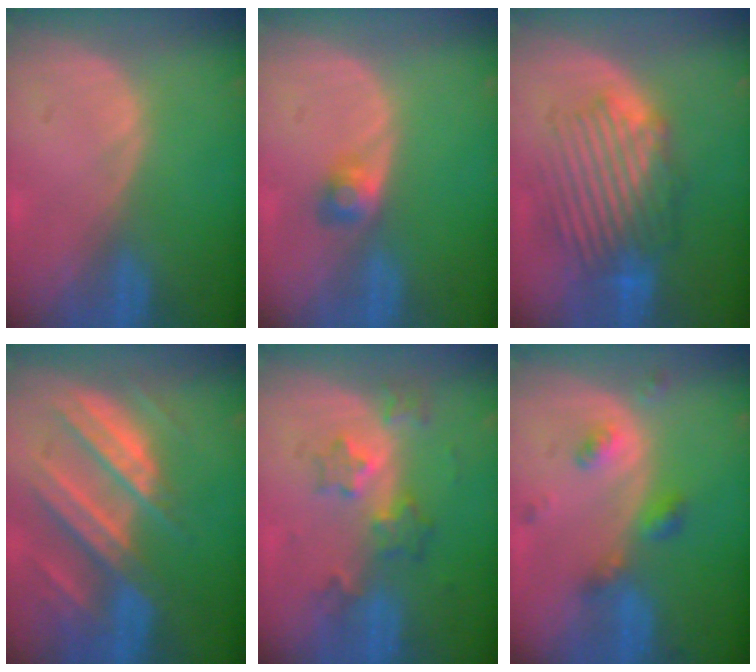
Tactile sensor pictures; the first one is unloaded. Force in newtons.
{"total": 2.5, "press": 2.3, "slide": 0.9}
{"total": 8.9, "press": 8.6, "slide": 2.2}
{"total": 10.6, "press": 9.3, "slide": 5.0}
{"total": 6.1, "press": 5.4, "slide": 2.8}
{"total": 5.0, "press": 4.4, "slide": 2.3}